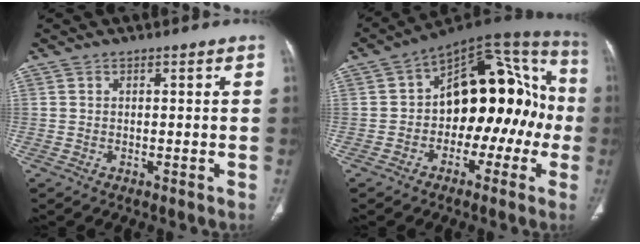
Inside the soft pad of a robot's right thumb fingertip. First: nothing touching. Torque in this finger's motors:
{"motor_torque": [1.18, 1.21, 0.17, -0.02, 0.31]}